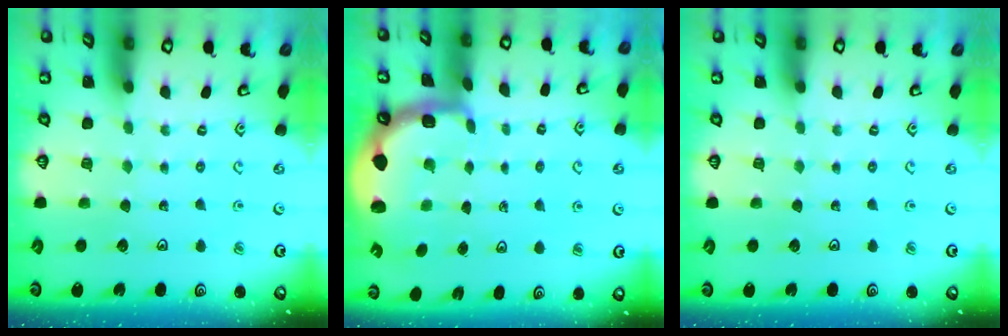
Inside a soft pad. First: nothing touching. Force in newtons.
{"total": 2.1, "press": 1.9, "slide": 0.8}
{"total": 0.0}